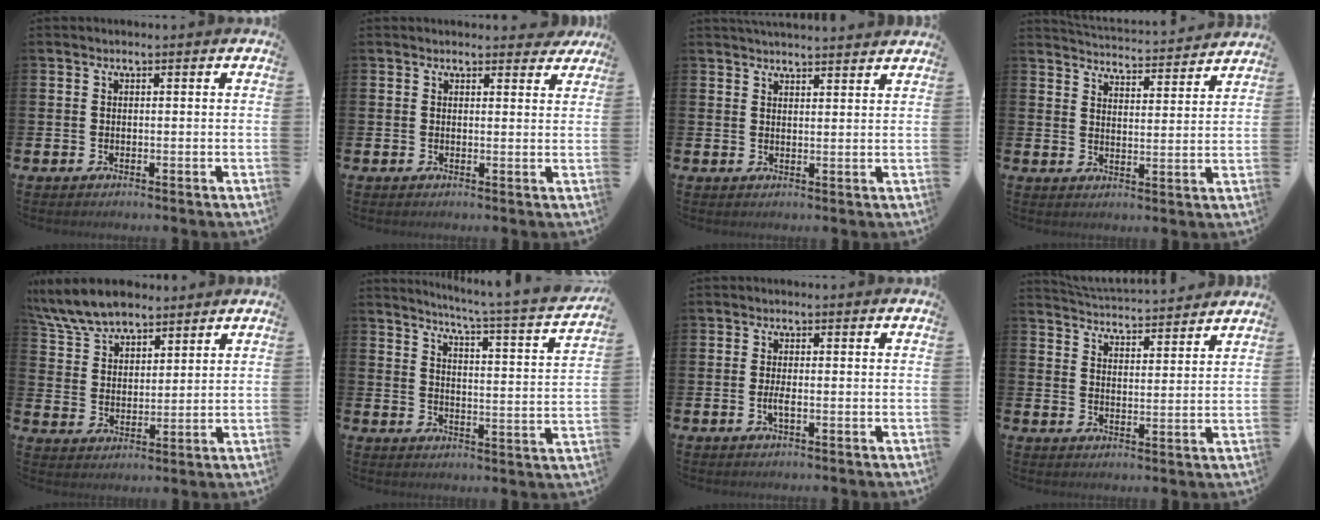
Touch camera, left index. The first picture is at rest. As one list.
[{"total": 1.9, "force": [1.8, 0.6, 0.1], "torque": [0.012, -0.009, 0.029]}, {"total": 3.0, "force": [3.0, 0.0, 0.1], "torque": [-0.007, -0.014, 0.054]}, {"total": 4.3, "force": [4.3, 0.1, 0.0], "torque": [-0.014, -0.040, 0.073]}, {"total": 8.4, "force": [7.6, 2.8, 2.4], "torque": [-0.084, -0.019, 0.145]}, {"total": 4.6, "force": [3.9, -0.7, 2.2], "torque": [-0.055, -0.043, 0.056]}, {"total": 1.5, "force": [-0.4, 0.4, 1.4], "torque": [-0.034, 0.004, -0.006]}, {"total": 4.7, "force": [4.7, 0.0, -0.1], "torque": [-0.014, -0.041, 0.080]}]